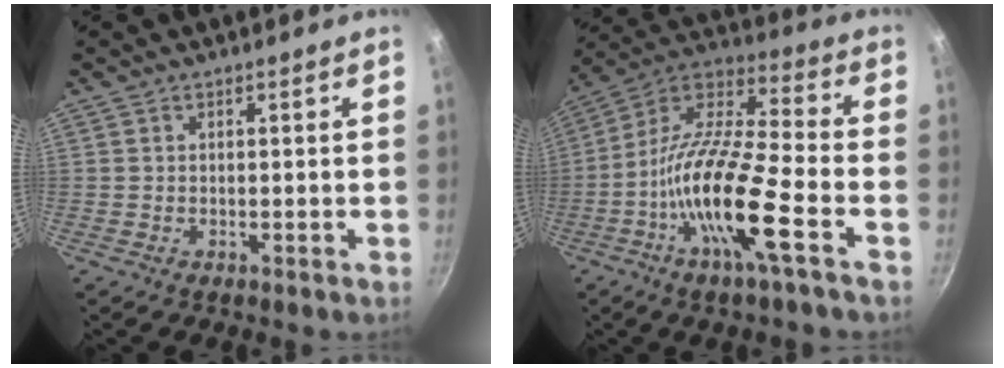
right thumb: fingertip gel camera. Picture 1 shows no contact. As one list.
[{"total": 18.6, "force": [-6.9, 3.8, 16.9], "torque": [-0.314, 0.042, -0.153]}]